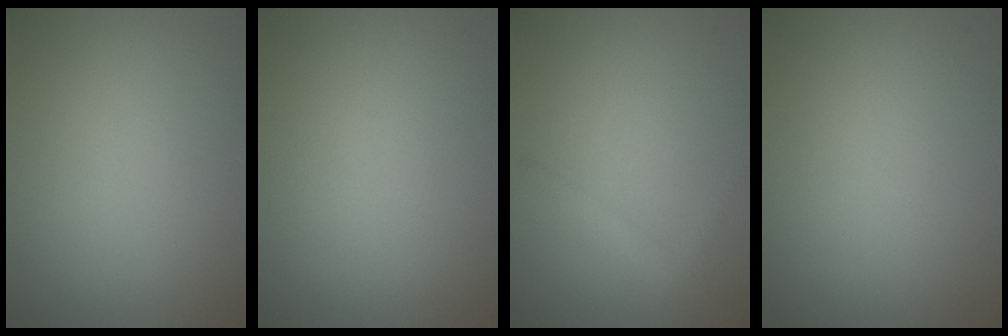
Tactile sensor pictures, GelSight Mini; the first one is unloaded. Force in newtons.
{"total": 0.0}
{"total": 0.7, "press": 0.7, "slide": 0.0}
{"total": 0.0}